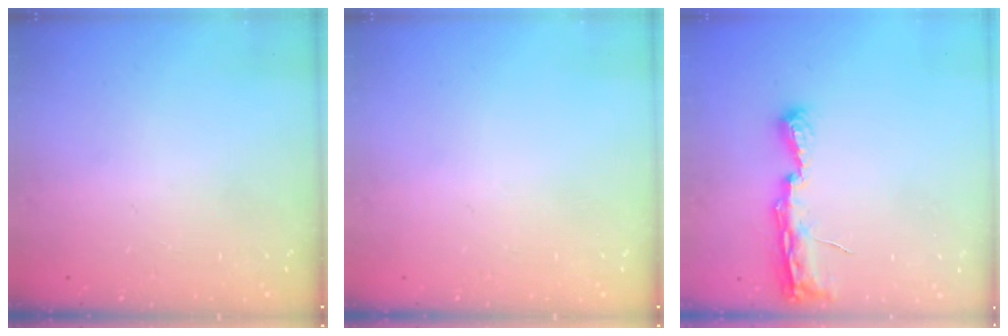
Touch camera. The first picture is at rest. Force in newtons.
{"total": 0.0}
{"total": 7.6, "press": 7.5, "slide": 0.6}